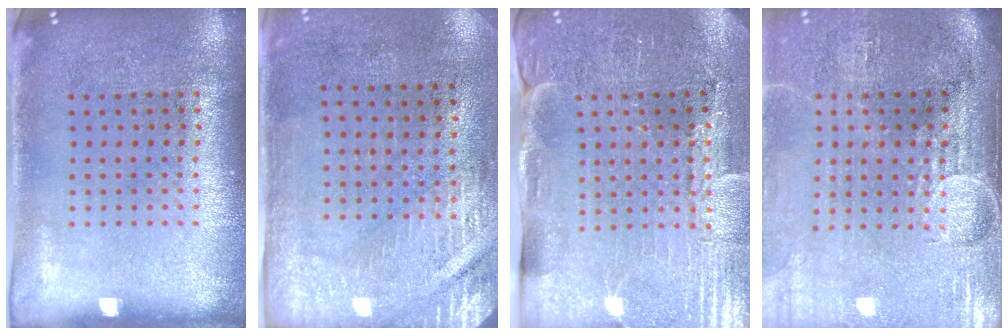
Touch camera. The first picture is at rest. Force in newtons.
{"total": 2.9, "press": 2.5, "slide": 1.4}
{"total": 3.7, "press": 3.6, "slide": 0.4}
{"total": 4.5, "press": 3.8, "slide": 2.4}